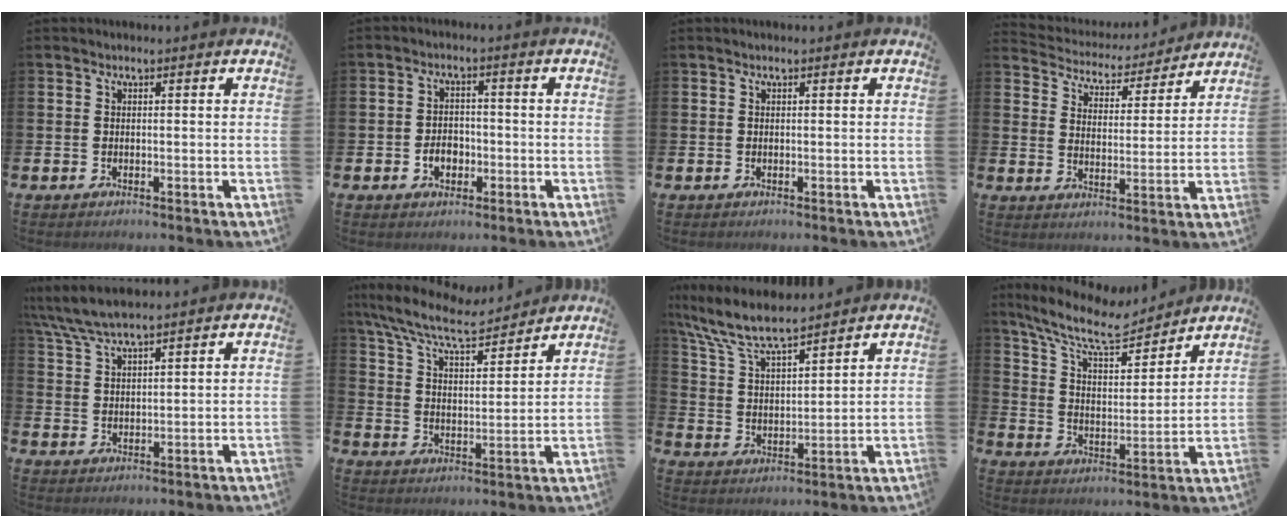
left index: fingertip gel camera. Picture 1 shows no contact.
{"total": 3.2, "force": [-1.1, 2.4, 1.8], "torque": [-0.014, -0.007, -0.029]}
{"total": 0.0}
{"total": 4.8, "force": [4.6, 1.2, -0.2], "torque": [-0.015, -0.046, 0.073]}
{"total": 5.9, "force": [5.5, 0.7, 2.0], "torque": [-0.055, -0.019, 0.101]}
{"total": 9.1, "force": [8.3, 1.5, 3.4], "torque": [-0.099, -0.048, 0.145]}
{"total": 8.5, "force": [7.9, 1.4, 3.0], "torque": [-0.088, -0.043, 0.139]}
{"total": 10.5, "force": [9.2, 2.7, 4.3], "torque": [-0.114, -0.054, 0.158]}